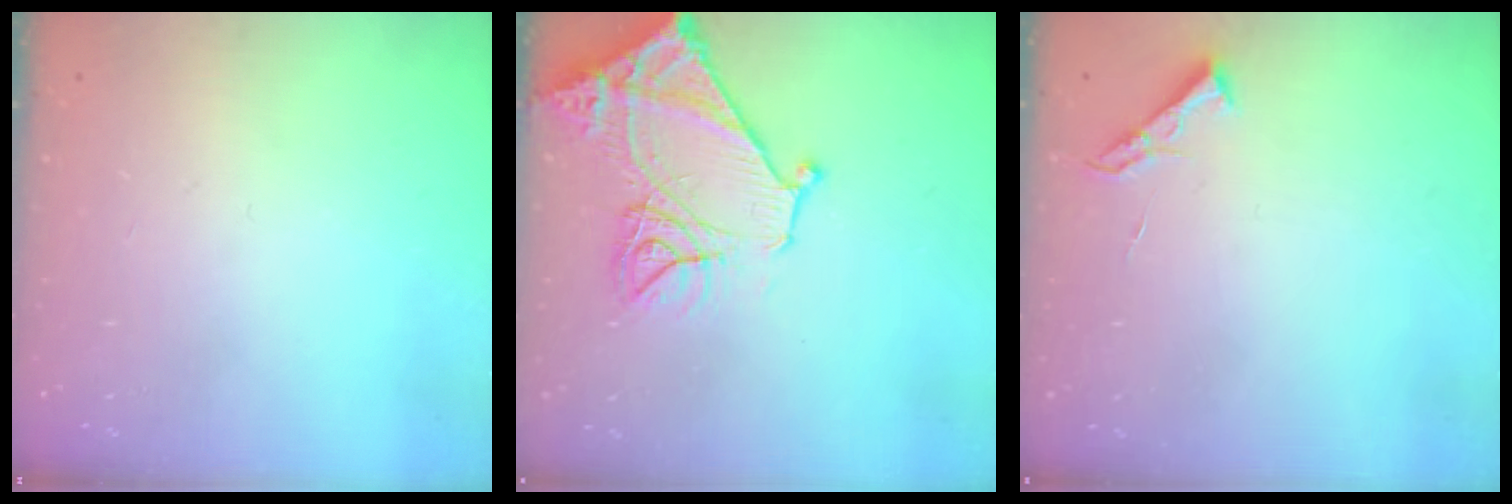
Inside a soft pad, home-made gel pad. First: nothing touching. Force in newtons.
{"total": 15.8, "press": 15.7, "slide": 1.5}
{"total": 4.3, "press": 4.2, "slide": 0.7}